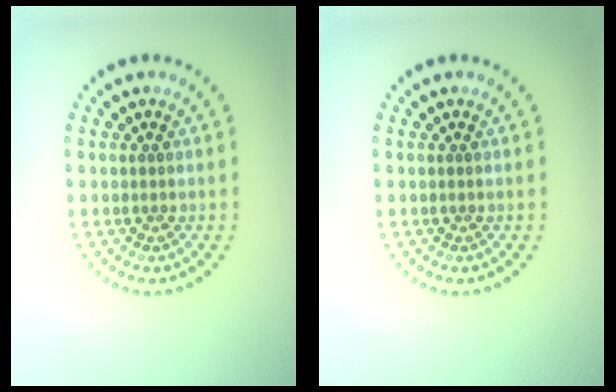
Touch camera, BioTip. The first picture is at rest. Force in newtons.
{"total": 0.0}